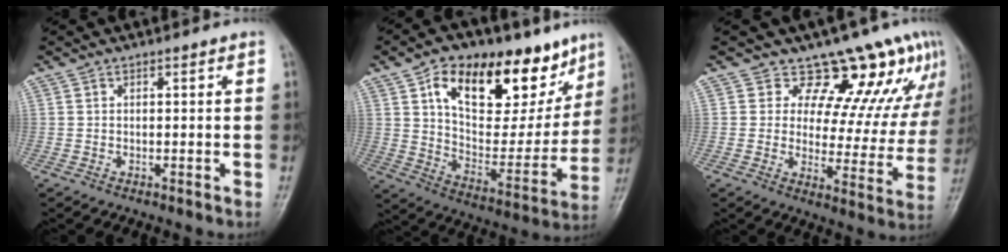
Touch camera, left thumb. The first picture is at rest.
{"total": 24.9, "force": [13.0, 13.0, 16.8], "torque": [-0.206, -0.029, 0.214]}
{"total": 14.5, "force": [11.4, 6.7, 6.0], "torque": [-0.020, -0.072, 0.130]}